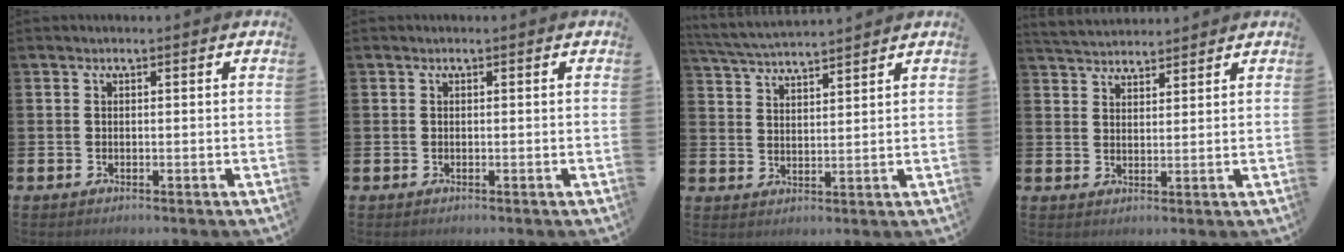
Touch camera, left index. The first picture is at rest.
{"total": 0.0}
{"total": 4.3, "force": [4.3, 0.0, 0.5], "torque": [-0.027, -0.023, 0.075]}
{"total": 3.8, "force": [3.8, 0.7, 0.0], "torque": [-0.006, -0.019, 0.068]}